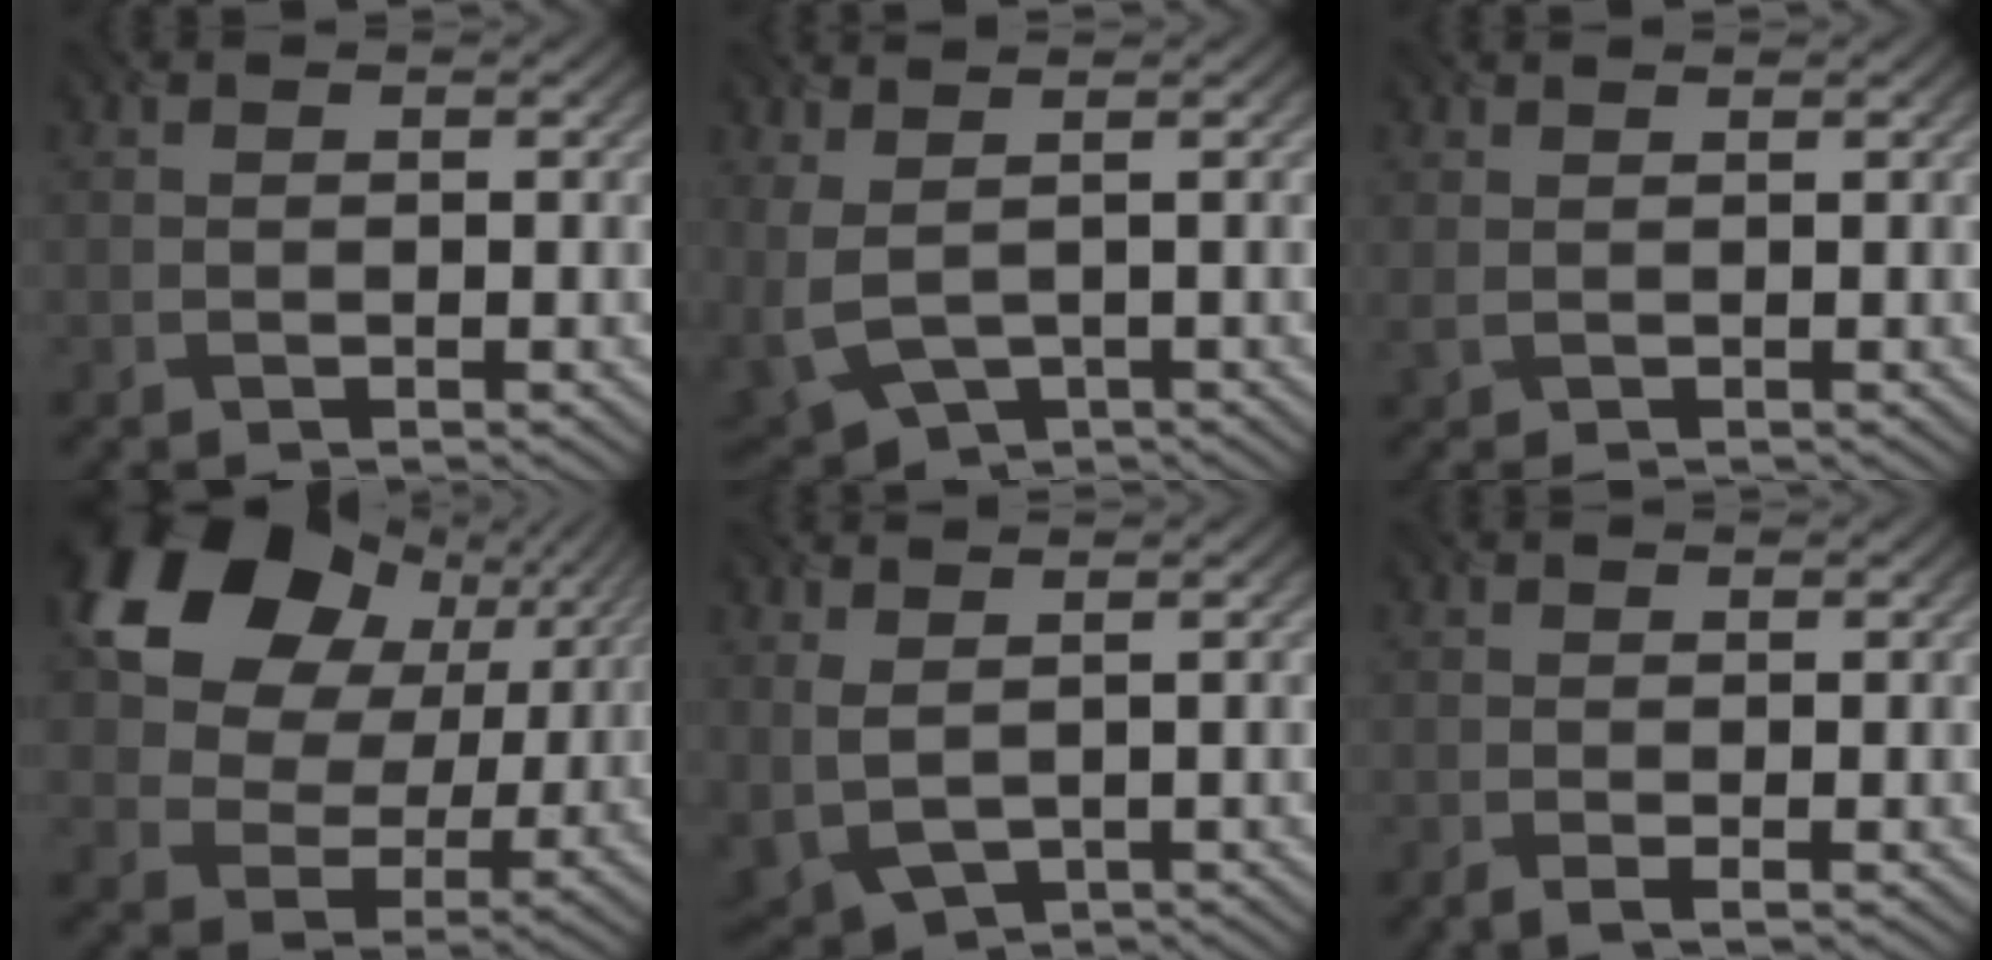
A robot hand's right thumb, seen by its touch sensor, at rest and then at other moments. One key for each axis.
{"total": 6.7, "fx": 0.9, "fy": 3.7, "fz": 5.5, "tx": -0.146, "ty": -0.014, "tz": 0.037}
{"total": 1.3, "fx": 0.8, "fy": 0.2, "fz": 0.9, "tx": -0.024, "ty": 0.003, "tz": 0.013}
{"total": 16.3, "fx": 6.9, "fy": 11.7, "fz": 9.0, "tx": -0.189, "ty": 0.025, "tz": 0.116}
{"total": 4.8, "fx": 1.9, "fy": 2.5, "fz": 3.6, "tx": -0.108, "ty": -0.009, "tz": 0.047}
{"total": 1.3, "fx": -0.2, "fy": 0.2, "fz": 1.3, "tx": -0.026, "ty": -0.004, "tz": -0.007}